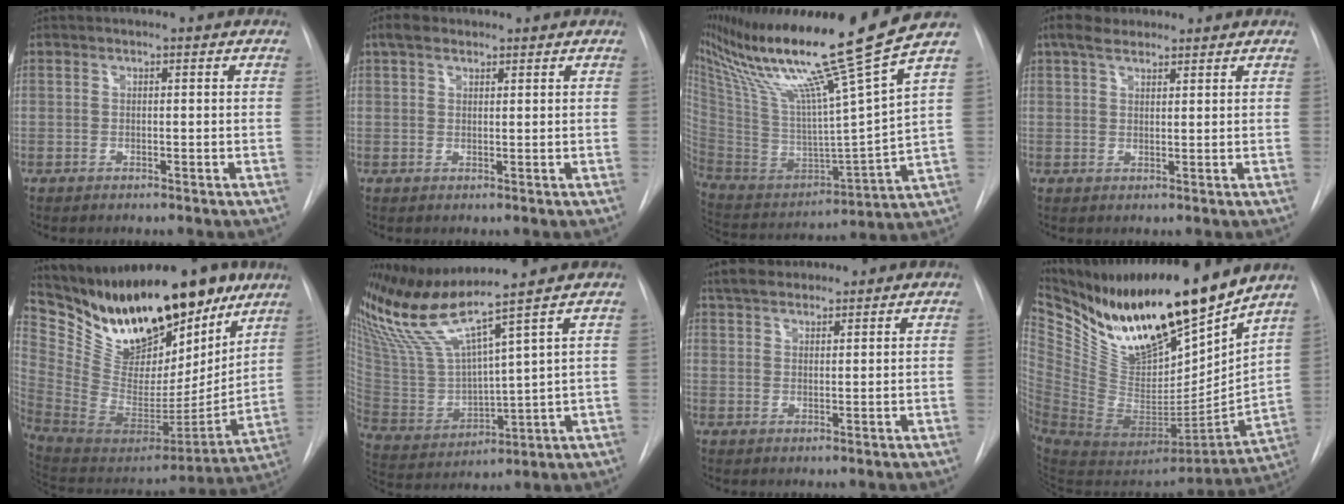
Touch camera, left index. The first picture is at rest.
{"total": 2.8, "force": [2.1, 1.3, 1.3], "torque": [-0.027, 0.015, 0.037]}
{"total": 24.5, "force": [17.8, -2.6, 16.7], "torque": [-0.283, -0.043, 0.307]}
{"total": 3.9, "force": [3.1, 1.6, 1.8], "torque": [-0.044, 0.021, 0.058]}
{"total": 29.4, "force": [22.8, 10.2, 15.4], "torque": [-0.271, -0.015, 0.370]}
{"total": 12.7, "force": [10.7, -2.5, 6.3], "torque": [-0.135, -0.012, 0.224]}
{"total": 5.5, "force": [4.9, 1.8, 1.8], "torque": [-0.034, 0.024, 0.090]}
{"total": 25.6, "force": [20.4, 6.7, 13.8], "torque": [-0.261, -0.040, 0.354]}